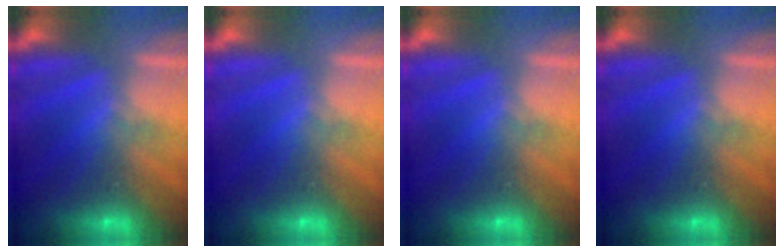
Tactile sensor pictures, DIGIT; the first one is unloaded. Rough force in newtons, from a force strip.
{"total": 0.0}
{"total": 0.0}
{"total": 0.0}